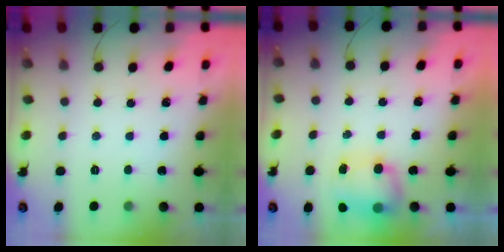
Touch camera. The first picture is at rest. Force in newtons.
{"total": 7.8, "press": 7.7, "slide": 0.9}